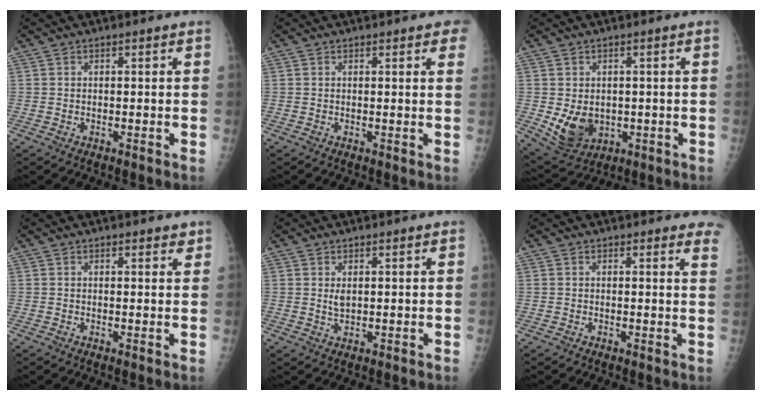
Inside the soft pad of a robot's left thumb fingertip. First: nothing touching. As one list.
[{"total": 4.7, "force": [3.0, 1.1, 3.4], "torque": [-0.026, 0.000, 0.026]}, {"total": 8.0, "force": [-0.8, 6.2, 5.0], "torque": [-0.069, -0.010, 0.009]}, {"total": 2.2, "force": [1.8, 0.7, 1.2], "torque": [-0.005, -0.007, 0.020]}, {"total": 2.3, "force": [1.0, 1.0, 1.8], "torque": [-0.027, -0.008, 0.021]}, {"total": 5.1, "force": [4.8, 1.0, 1.3], "torque": [0.005, -0.023, 0.024]}]